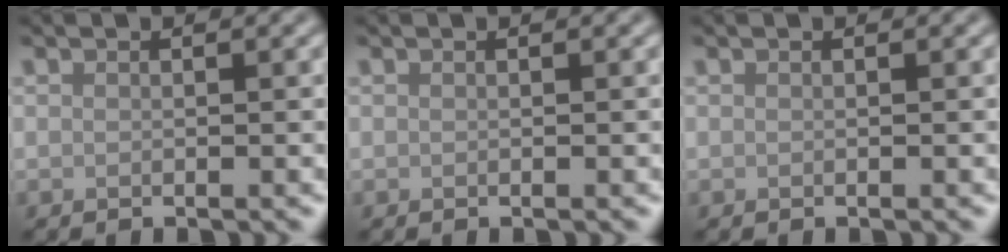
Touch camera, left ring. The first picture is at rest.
{"total": 0.0}
{"total": 0.0}